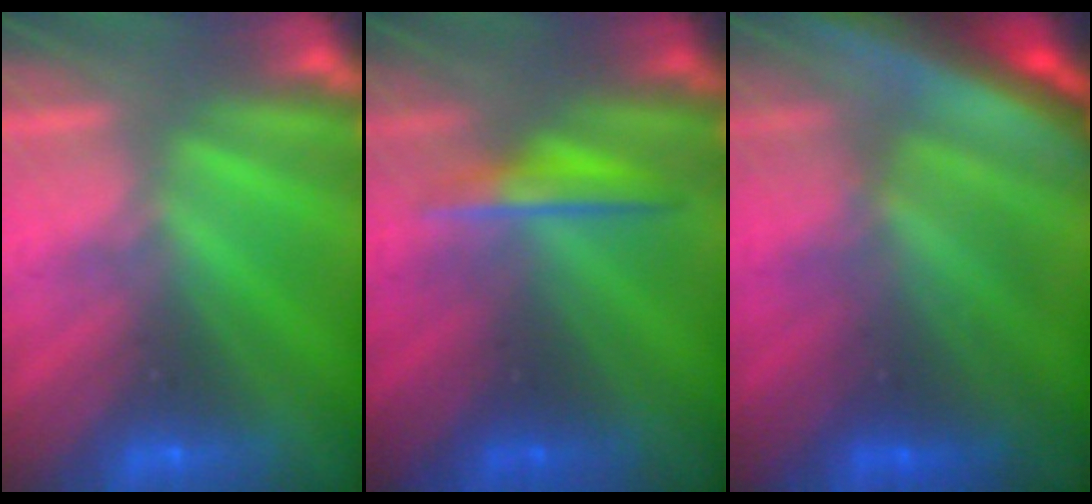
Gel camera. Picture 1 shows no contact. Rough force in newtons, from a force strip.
{"total": 1.7}
{"total": 7.5}